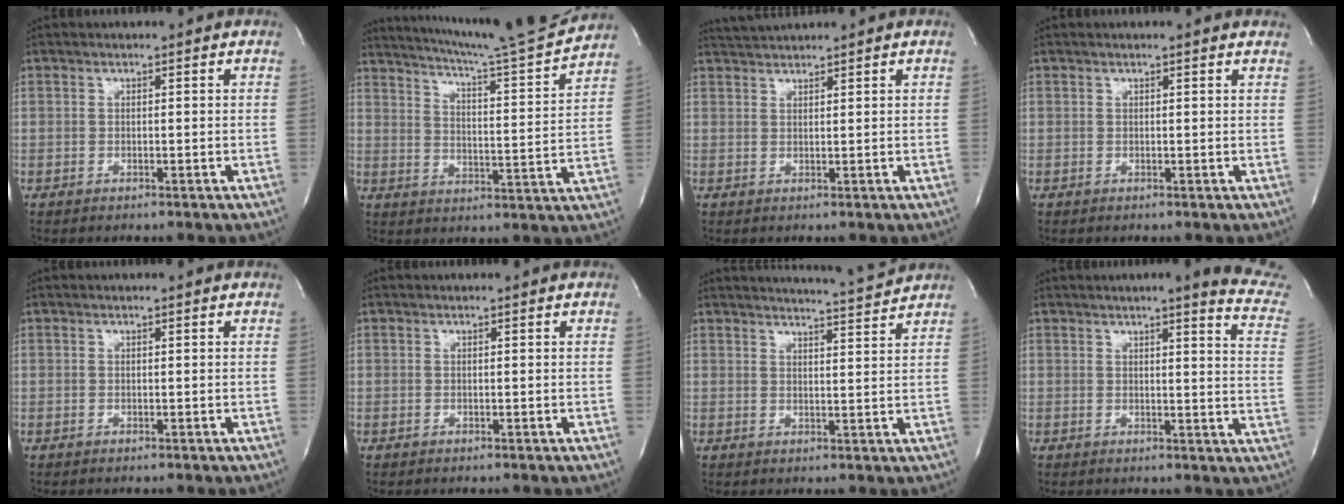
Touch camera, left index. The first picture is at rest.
{"total": 18.1, "force": [16.6, -1.1, 7.1], "torque": [-0.120, -0.042, 0.229]}
{"total": 3.0, "force": [2.9, -0.6, 0.3], "torque": [-0.009, 0.016, 0.060]}
{"total": 3.4, "force": [3.1, 0.3, 1.3], "torque": [-0.021, 0.011, 0.026]}
{"total": 0.0}
{"total": 0.0}
{"total": 7.0, "force": [6.8, -1.4, 0.9], "torque": [-0.024, -0.014, 0.090]}
{"total": 12.6, "force": [11.0, 0.2, 6.1], "torque": [-0.061, -0.062, 0.101]}